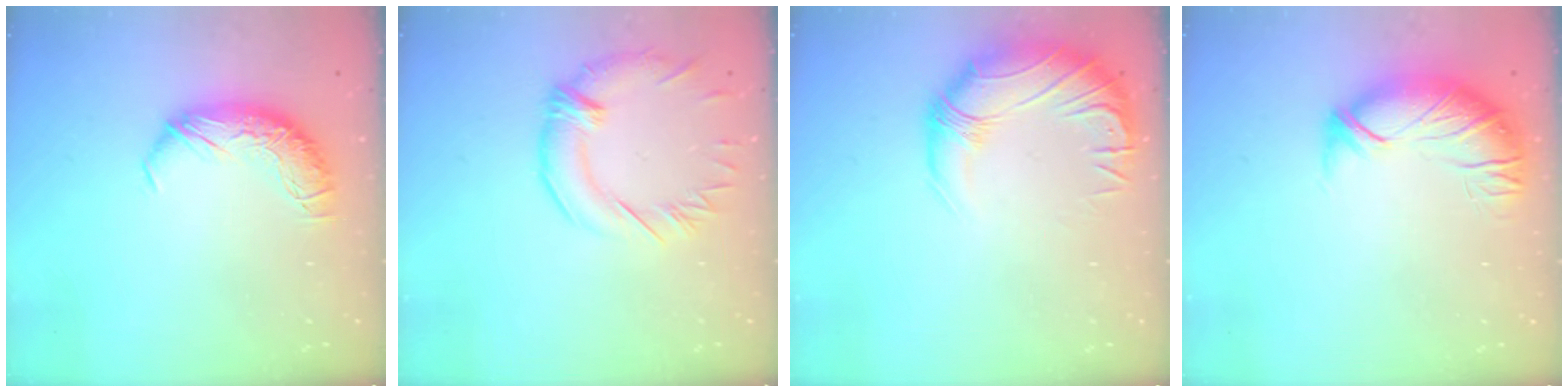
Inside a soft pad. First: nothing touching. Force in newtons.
{"total": 2.7, "press": 2.2, "slide": 1.5}
{"total": 2.9, "press": 0.4, "slide": 2.9}
{"total": 2.9, "press": 1.4, "slide": 2.5}